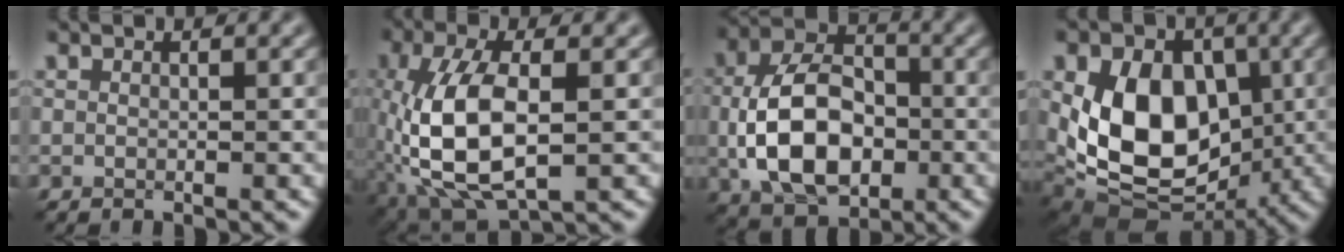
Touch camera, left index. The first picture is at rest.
{"total": 9.6, "force": [-1.6, 4.4, 8.4], "torque": [-0.184, 0.001, -0.031]}
{"total": 9.6, "force": [-1.3, 6.2, 7.2], "torque": [-0.146, 0.005, -0.029]}
{"total": 11.6, "force": [0.2, 8.2, 8.2], "torque": [-0.143, -0.015, 0.005]}